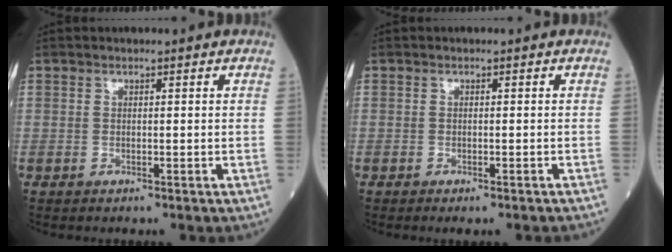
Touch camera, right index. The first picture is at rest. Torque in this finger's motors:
{"motor_torque": [-1.13, -0.54, -0.34, -0.20]}